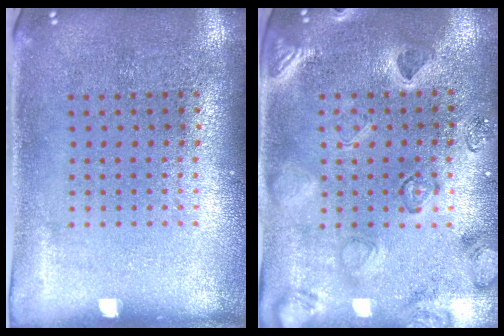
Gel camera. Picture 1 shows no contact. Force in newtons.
{"total": 2.3, "press": 2.1, "slide": 0.8}